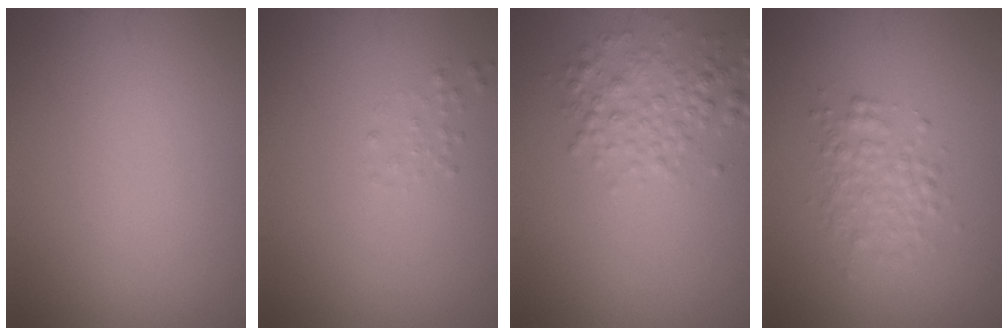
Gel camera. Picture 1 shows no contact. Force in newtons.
{"total": 0.6, "press": 0.6, "slide": 0.1}
{"total": 2.8, "press": 2.8, "slide": 0.1}
{"total": 2.6, "press": 2.6, "slide": 0.0}